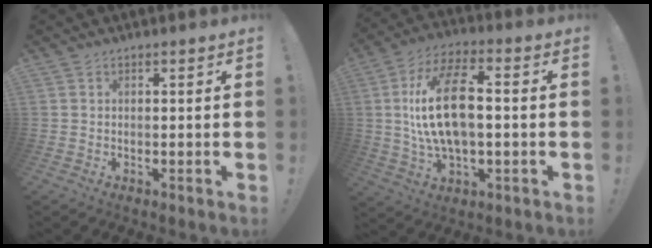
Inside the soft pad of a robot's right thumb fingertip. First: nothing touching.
{"total": 18.1, "force": [0.8, 9.1, 15.7], "torque": [-0.298, 0.008, 0.011]}